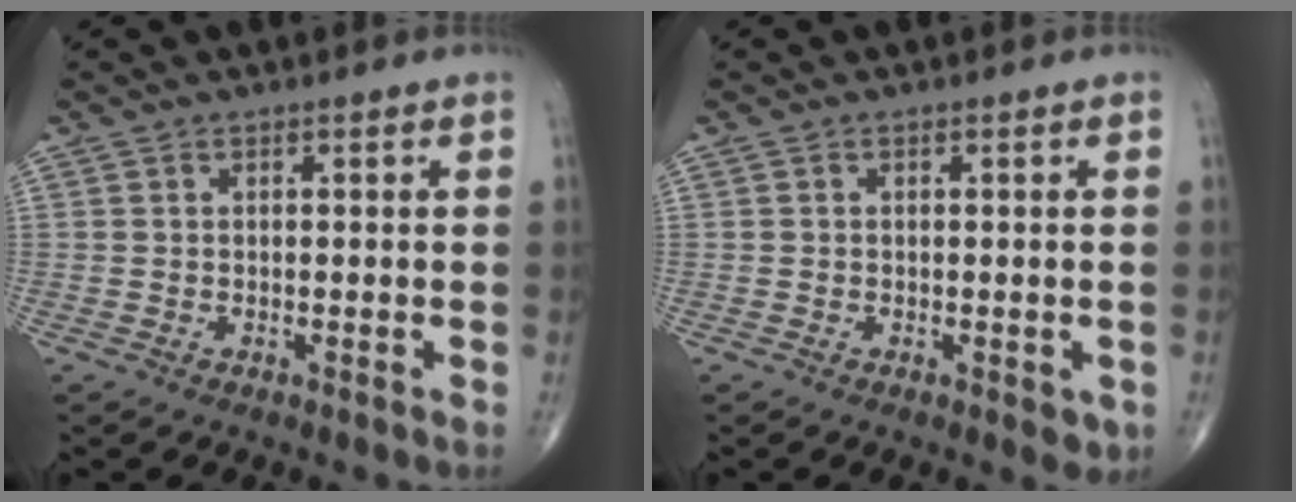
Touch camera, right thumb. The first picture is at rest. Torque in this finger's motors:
{"motor_torque": [0.43, 0.66, 0.16, 0.07, 0.08]}